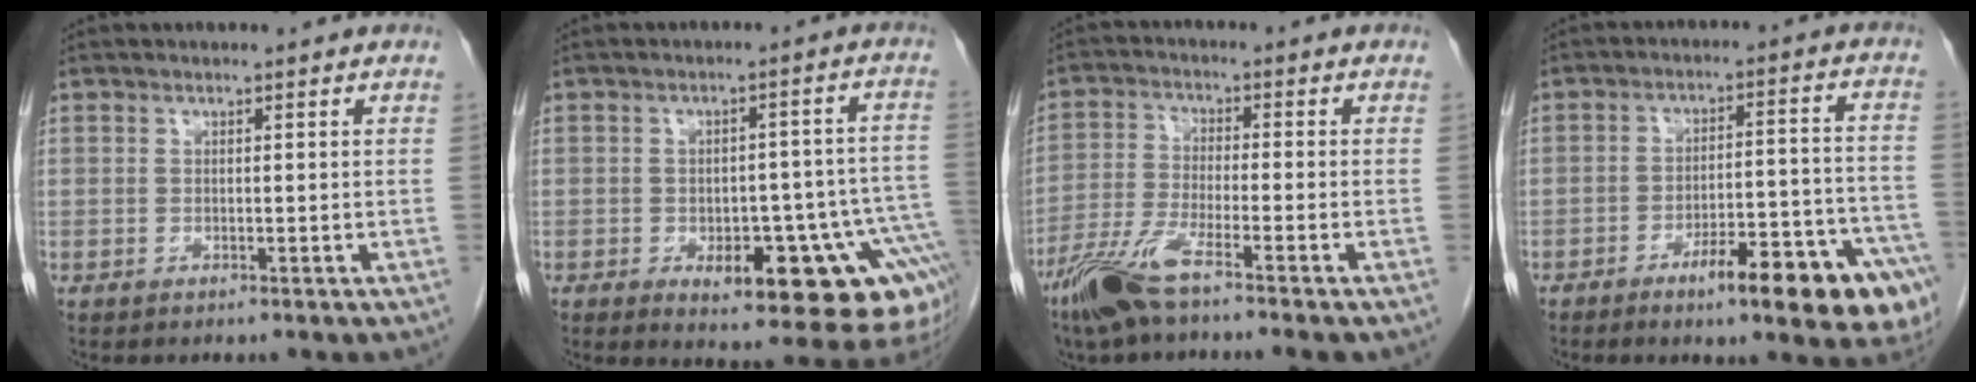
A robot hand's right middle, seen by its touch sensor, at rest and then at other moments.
{"total": 16.8, "force": [-7.3, 5.8, 14.0], "torque": [-0.089, 0.023, -0.080]}
{"total": 8.0, "force": [-5.7, 0.2, 5.6], "torque": [-0.124, -0.022, -0.115]}
{"total": 15.6, "force": [-9.1, 2.6, 12.4], "torque": [-0.099, 0.027, -0.119]}